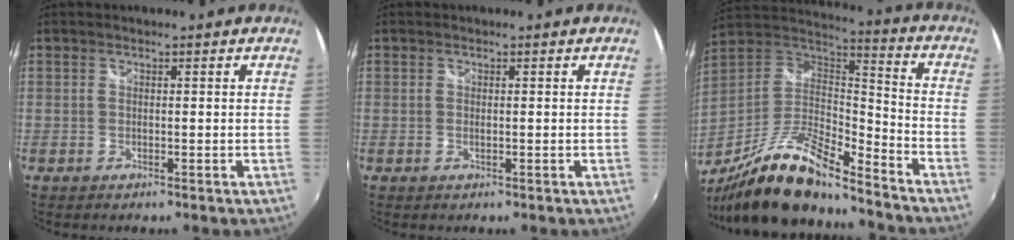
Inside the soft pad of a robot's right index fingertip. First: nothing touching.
{"total": 0.6, "force": [0.0, 0.1, 0.5], "torque": [-0.012, 0.000, -0.002]}
{"total": 19.9, "force": [-14.6, 4.5, 12.8], "torque": [-0.244, -0.030, -0.265]}